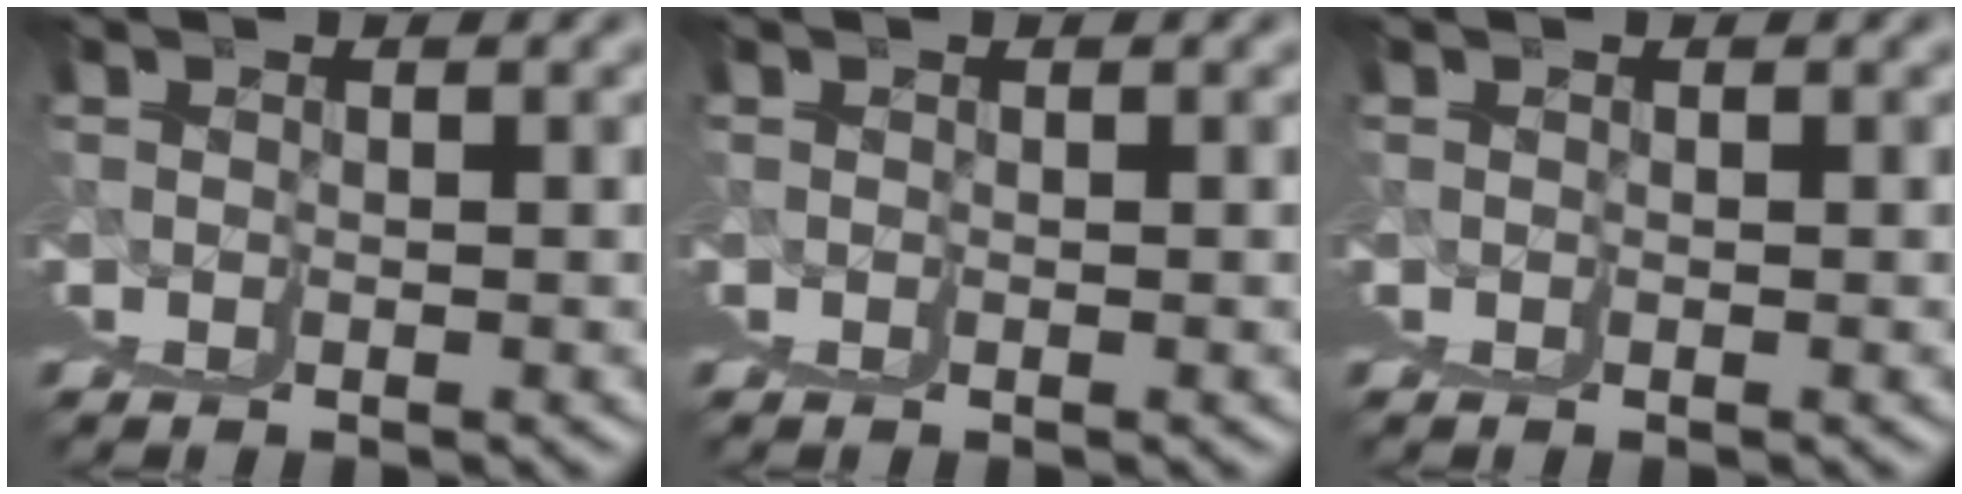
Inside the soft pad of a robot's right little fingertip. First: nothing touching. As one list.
[{"total": 0.0}, {"total": 0.0}]